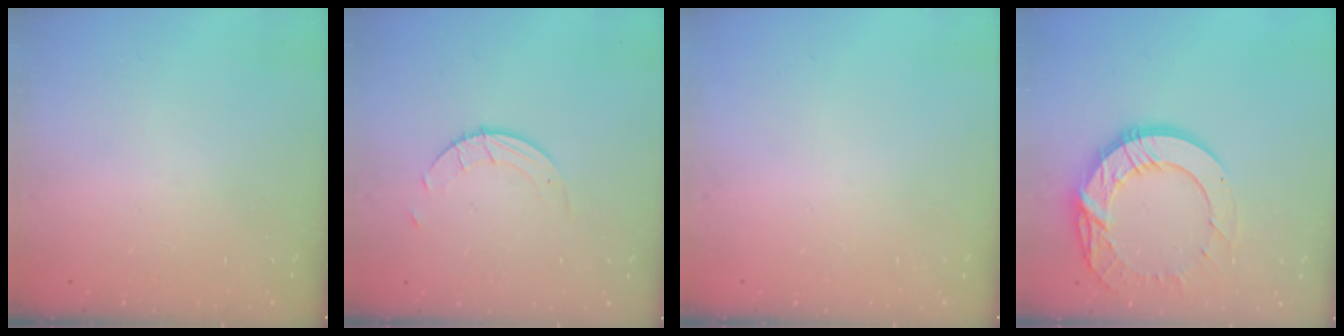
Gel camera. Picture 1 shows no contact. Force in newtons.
{"total": 2.7, "press": 2.7, "slide": 0.3}
{"total": 0.0}
{"total": 15.4, "press": 15.4, "slide": 0.9}